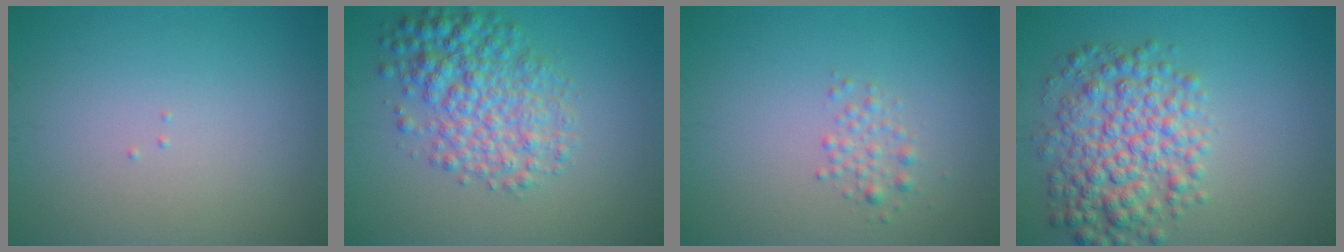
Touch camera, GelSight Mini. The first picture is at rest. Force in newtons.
{"total": 5.5, "press": 5.5, "slide": 0.1}
{"total": 1.4, "press": 1.4, "slide": 0.0}
{"total": 6.3, "press": 6.3, "slide": 0.1}